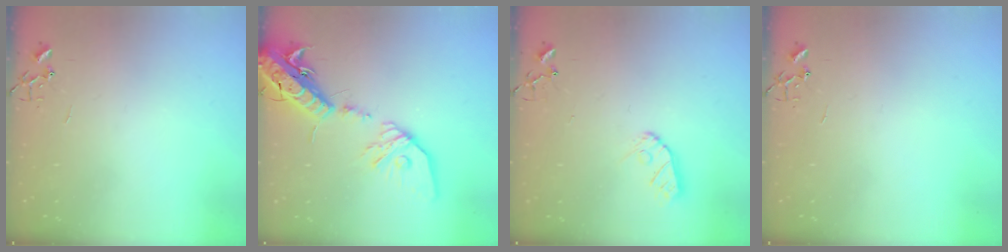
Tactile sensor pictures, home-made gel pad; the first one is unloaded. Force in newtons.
{"total": 21.0, "press": 20.6, "slide": 4.1}
{"total": 8.0, "press": 8.0, "slide": 0.5}
{"total": 0.0}